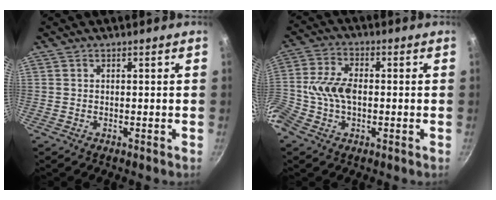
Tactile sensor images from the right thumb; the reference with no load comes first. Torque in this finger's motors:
{"motor_torque": [1.60, 1.33, 1.62, -0.97, 0.52]}